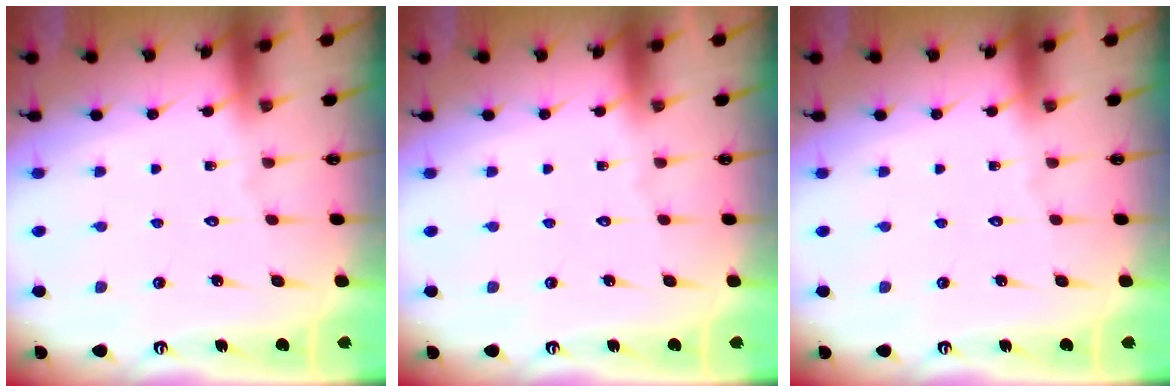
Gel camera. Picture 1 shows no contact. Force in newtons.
{"total": 0.0}
{"total": 0.0}